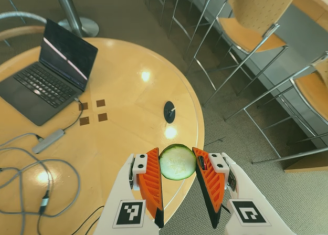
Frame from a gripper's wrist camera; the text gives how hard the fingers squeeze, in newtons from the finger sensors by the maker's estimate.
{"total": 10.3, "left": 10.3, "right": 10.4}